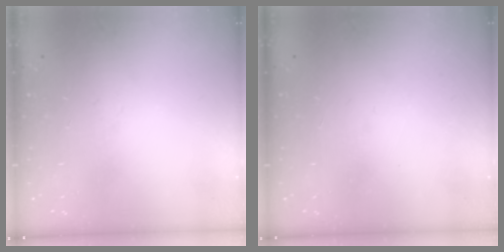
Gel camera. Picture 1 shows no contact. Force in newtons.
{"total": 1.5, "press": 1.5, "slide": 0.1}